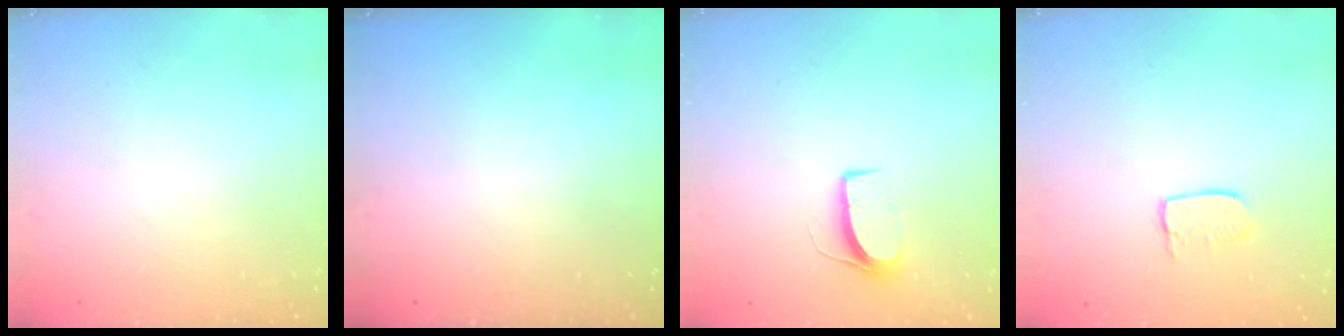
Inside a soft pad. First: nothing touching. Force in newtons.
{"total": 0.0}
{"total": 7.0, "press": 7.0, "slide": 0.4}
{"total": 6.0, "press": 6.0, "slide": 0.5}